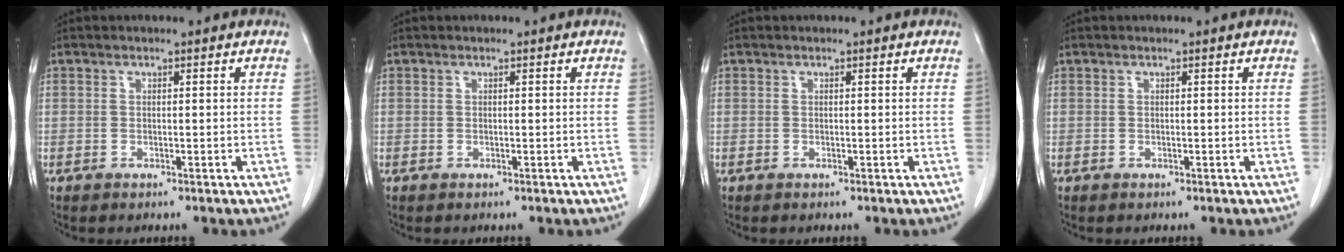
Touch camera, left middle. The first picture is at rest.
{"total": 0.0}
{"total": 0.0}
{"total": 0.0}